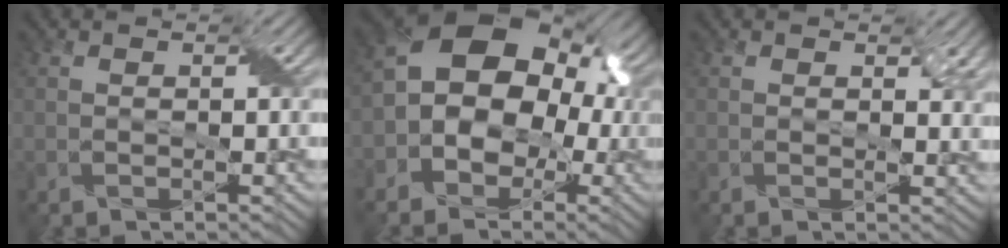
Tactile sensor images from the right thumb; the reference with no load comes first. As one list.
[{"total": 14.7, "force": [-0.8, 11.6, 9.0], "torque": [-0.138, 0.013, -0.037]}, {"total": 2.3, "force": [0.9, 1.2, 1.7], "torque": [-0.026, -0.005, 0.016]}]